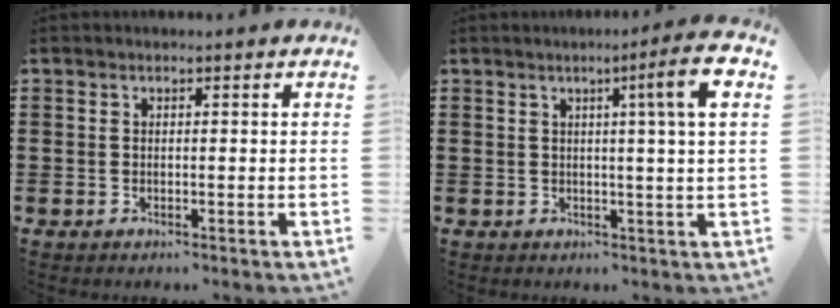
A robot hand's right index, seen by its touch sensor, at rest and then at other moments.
{"total": 7.5, "force": [2.1, -0.4, 7.2], "torque": [-0.112, -0.011, 0.026]}